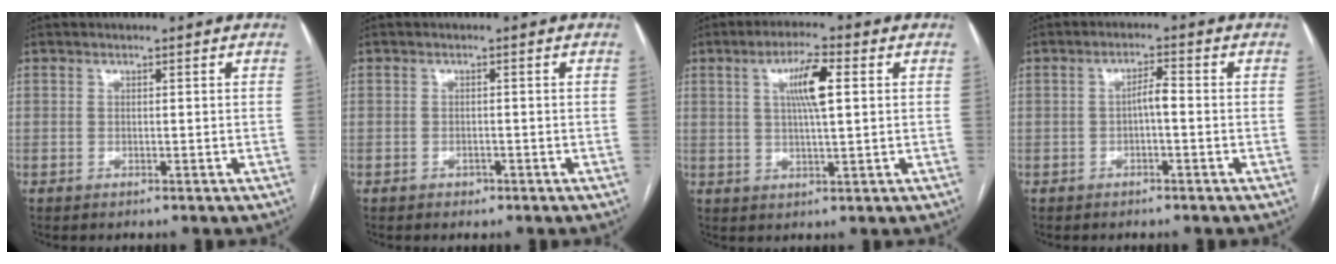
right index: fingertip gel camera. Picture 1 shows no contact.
{"total": 1.0, "force": [-0.7, 0.7, 0.3], "torque": [-0.005, 0.002, -0.009]}
{"total": 6.6, "force": [1.9, 0.8, 6.3], "torque": [-0.116, 0.007, 0.033]}
{"total": 2.5, "force": [-0.5, 0.5, 2.4], "torque": [-0.039, 0.006, -0.008]}